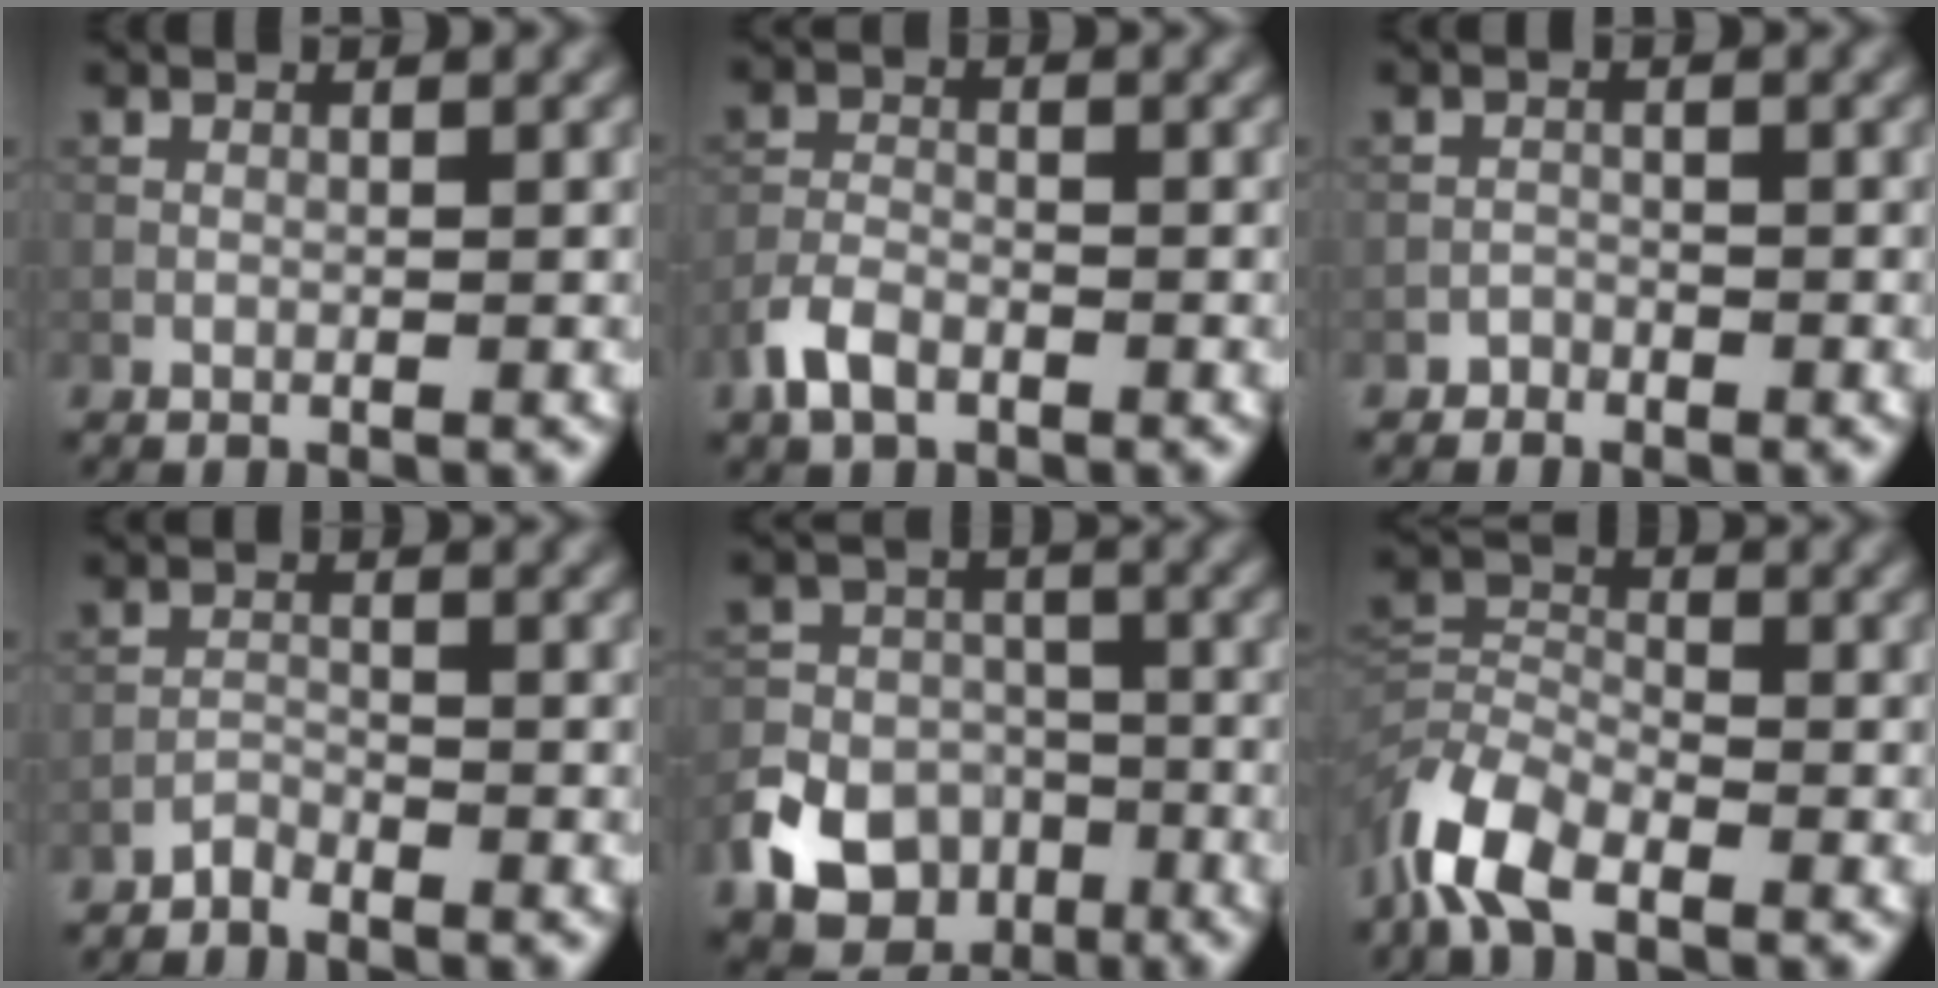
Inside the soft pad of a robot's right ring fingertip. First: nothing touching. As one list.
[{"total": 2.9, "force": [-1.8, 1.6, 1.6], "torque": [-0.036, 0.001, -0.044]}, {"total": 0.9, "force": [-0.7, 0.5, -0.2], "torque": [0.003, 0.005, -0.011]}, {"total": 1.1, "force": [-1.1, 0.3, 0.1], "torque": [-0.002, 0.005, -0.023]}, {"total": 8.4, "force": [-4.3, 6.4, 3.4], "torque": [-0.049, -0.010, -0.094]}, {"total": 7.0, "force": [-4.8, 3.2, 3.9], "torque": [-0.085, -0.005, -0.113]}]